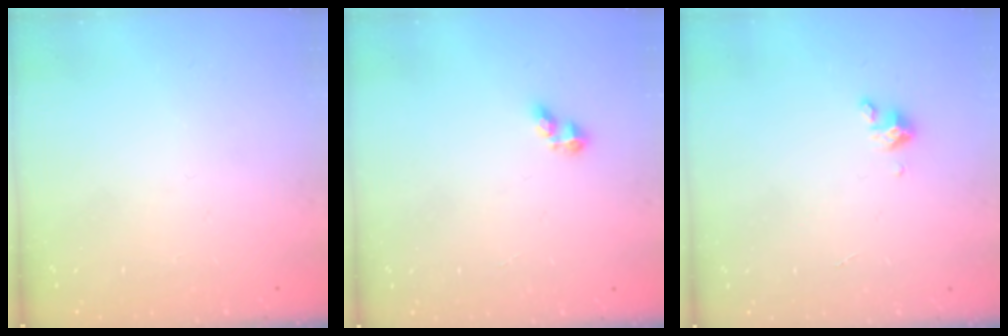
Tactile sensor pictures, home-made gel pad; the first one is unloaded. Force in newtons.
{"total": 2.5, "press": 2.5, "slide": 0.5}
{"total": 1.7, "press": 1.7, "slide": 0.3}